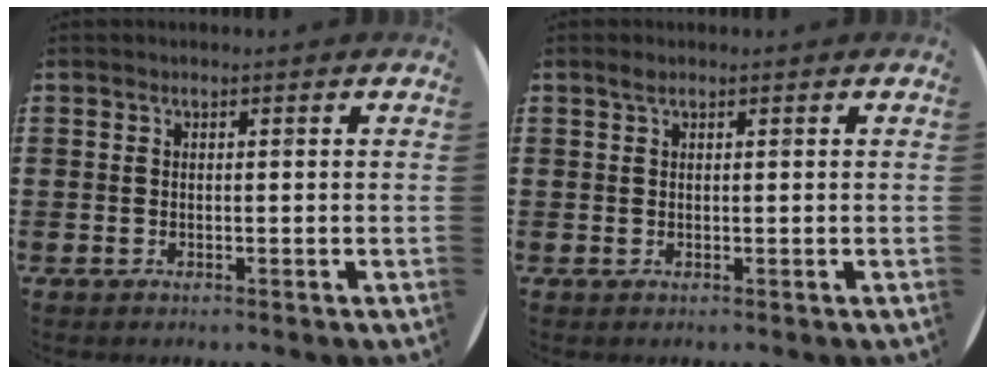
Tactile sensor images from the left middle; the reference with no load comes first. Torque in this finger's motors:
{"motor_torque": [0.33, -0.25, -0.03, 0.01]}